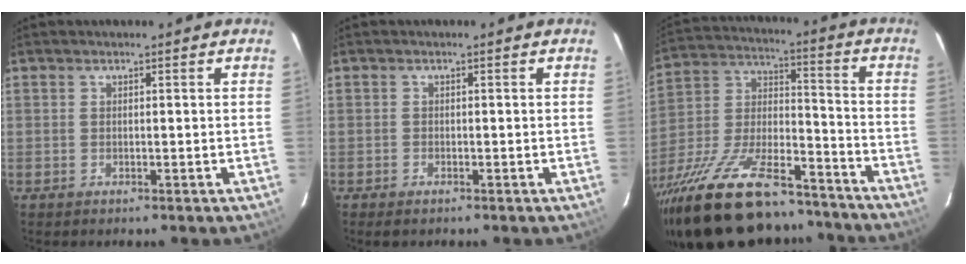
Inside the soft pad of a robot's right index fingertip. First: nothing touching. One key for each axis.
{"total": 1.1, "fx": -0.9, "fy": 0.5, "fz": 0.4, "tx": -0.009, "ty": -0.002, "tz": -0.017}
{"total": 30.3, "fx": -22.7, "fy": 10.6, "fz": 17.0, "tx": -0.331, "ty": -0.017, "tz": -0.354}